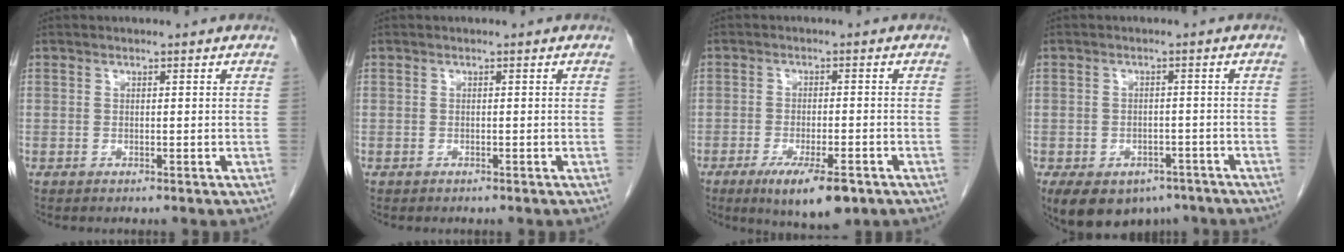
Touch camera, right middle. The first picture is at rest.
{"total": 0.0}
{"total": 8.4, "force": [-5.0, 2.1, 6.4], "torque": [-0.101, -0.014, -0.072]}
{"total": 11.9, "force": [-7.4, 7.7, 5.2], "torque": [-0.109, 0.003, -0.101]}